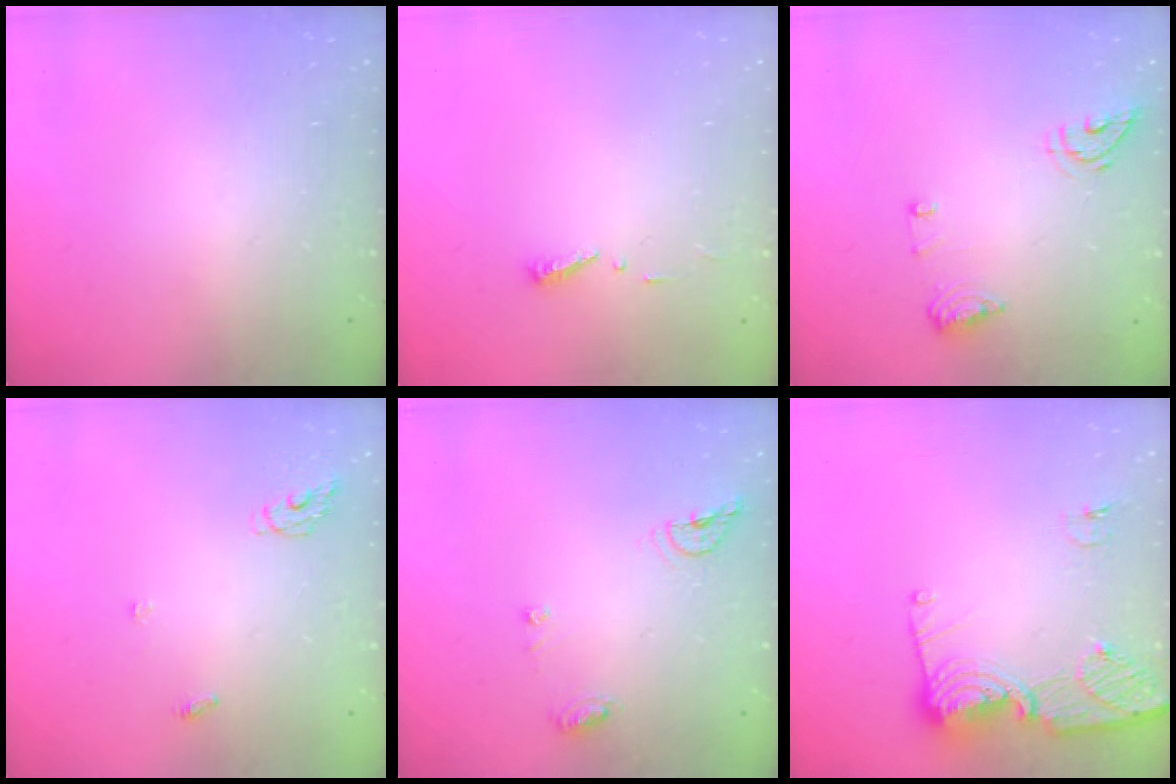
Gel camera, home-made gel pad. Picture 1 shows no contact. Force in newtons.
{"total": 3.7, "press": 3.7, "slide": 0.2}
{"total": 9.2, "press": 9.0, "slide": 2.1}
{"total": 5.0, "press": 5.0, "slide": 0.3}
{"total": 7.4, "press": 7.4, "slide": 0.5}
{"total": 11.7, "press": 11.7, "slide": 1.2}